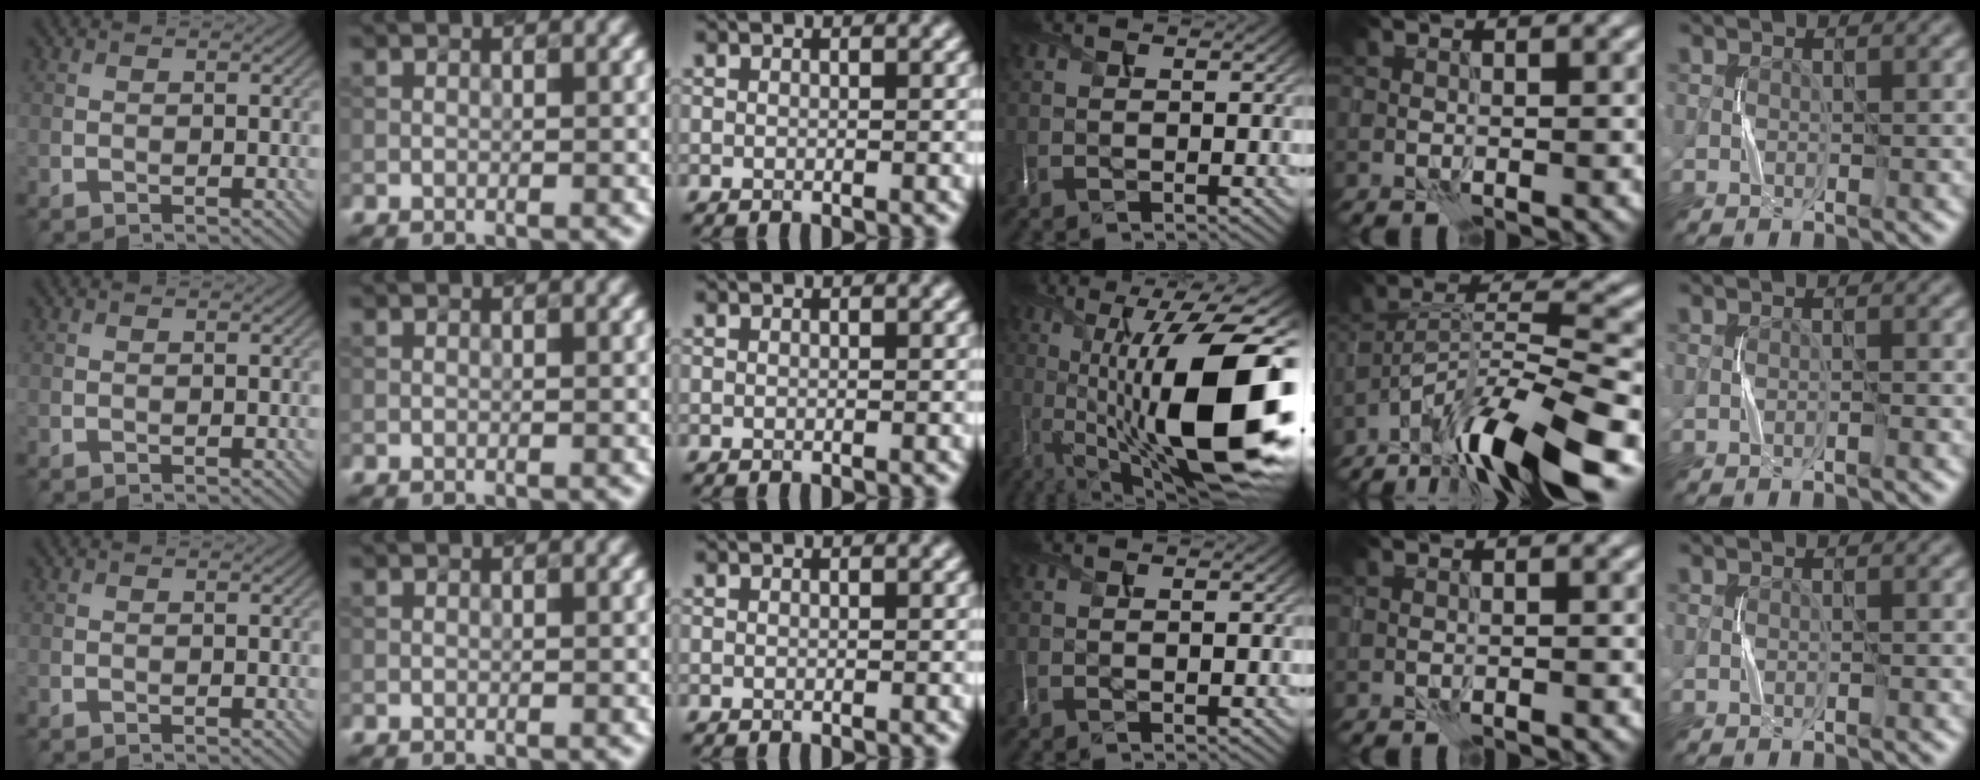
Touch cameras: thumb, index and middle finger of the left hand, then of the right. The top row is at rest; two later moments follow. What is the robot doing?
{"motion": "press", "object": "grip strengthener"}